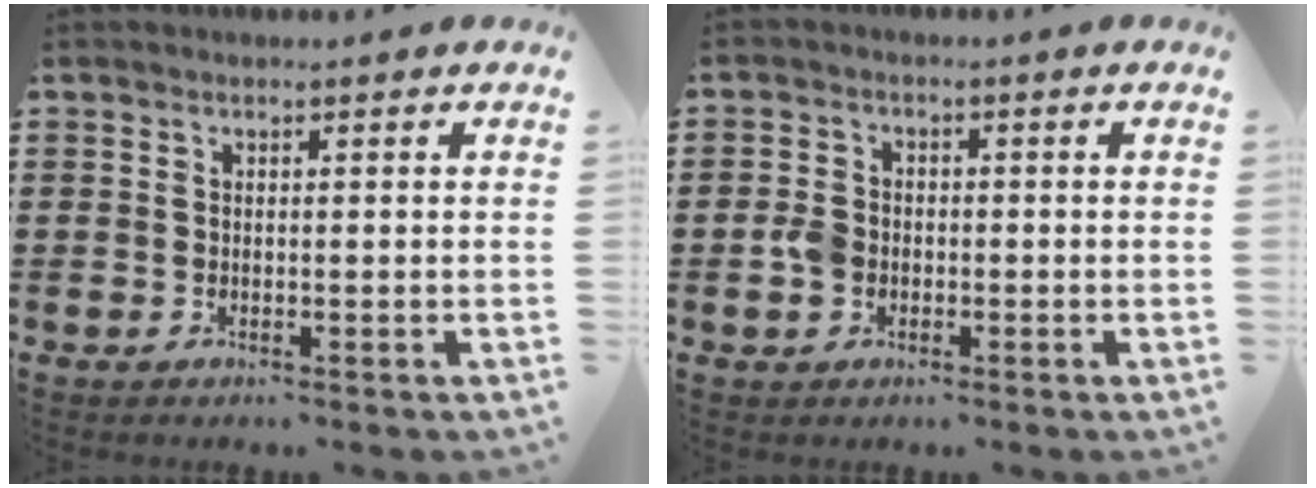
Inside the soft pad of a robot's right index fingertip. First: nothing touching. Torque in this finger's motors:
{"motor_torque": [0.47, 0.41, 0.31, 0.08]}